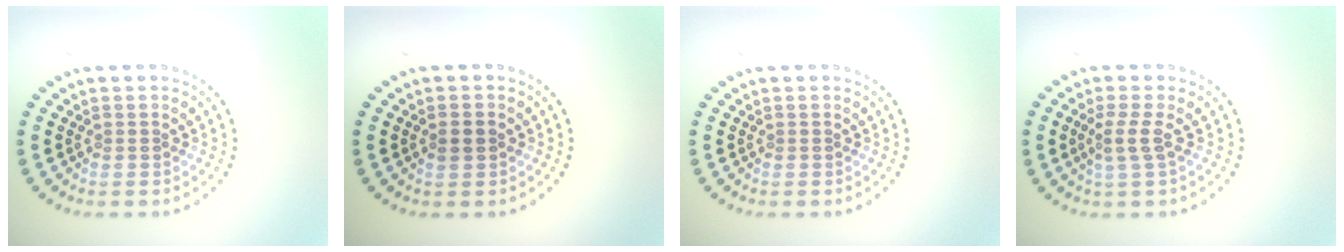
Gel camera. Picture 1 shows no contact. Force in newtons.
{"total": 1.6, "press": 1.6, "slide": 0.1}
{"total": 0.0}
{"total": 1.9, "press": 1.4, "slide": 1.3}